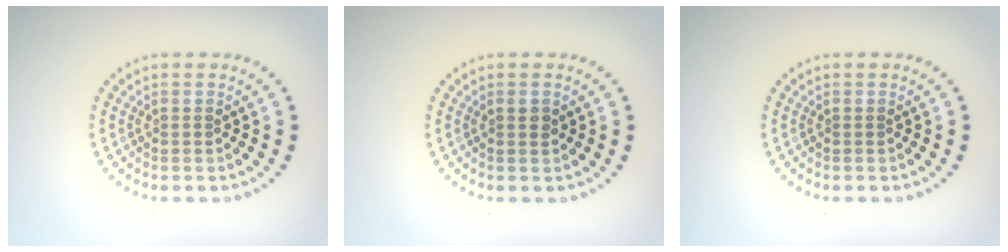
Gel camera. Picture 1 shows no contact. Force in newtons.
{"total": 0.9, "press": 0.8, "slide": 0.3}
{"total": 0.0}